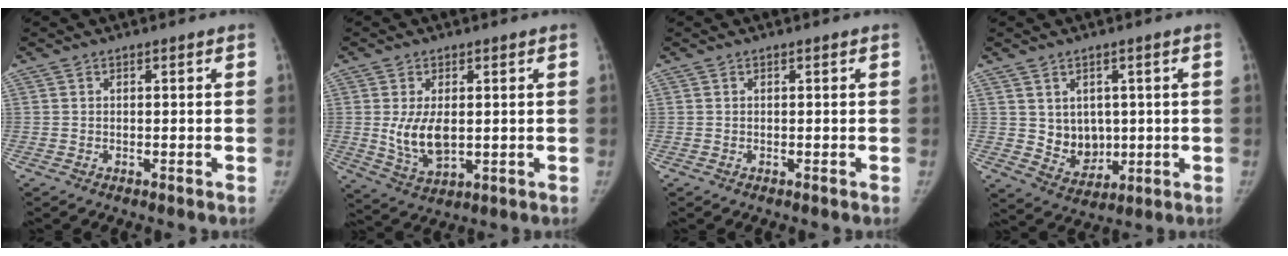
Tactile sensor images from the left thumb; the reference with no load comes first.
{"total": 7.8, "force": [0.4, 4.3, 6.5], "torque": [-0.116, -0.016, 0.019]}
{"total": 0.0}
{"total": 7.1, "force": [0.8, 5.9, 3.9], "torque": [-0.029, -0.016, 0.034]}